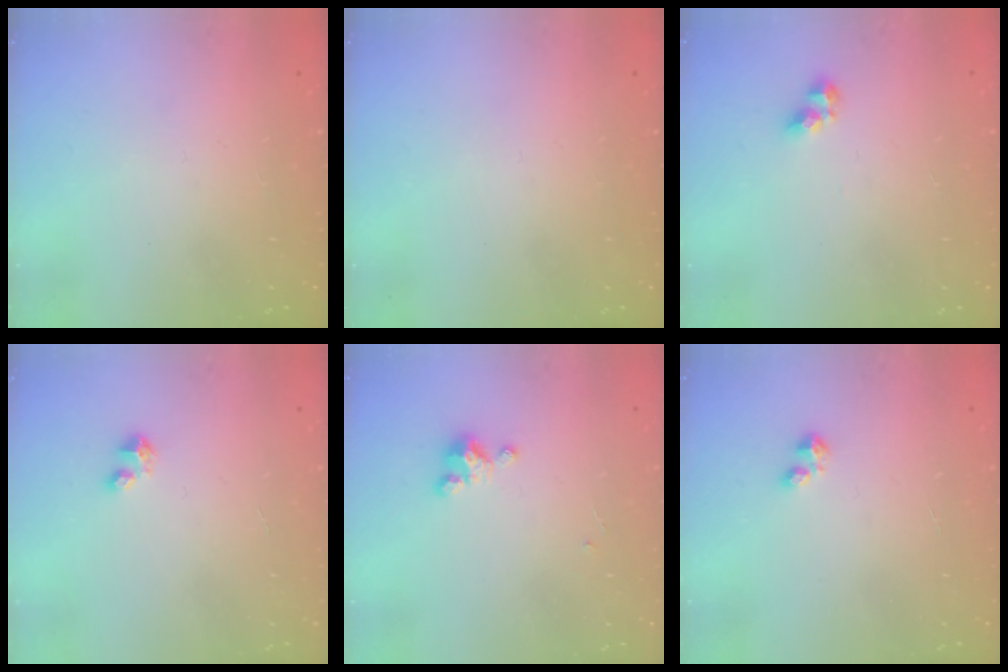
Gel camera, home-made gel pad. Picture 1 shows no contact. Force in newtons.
{"total": 0.0}
{"total": 5.4, "press": 5.3, "slide": 0.6}
{"total": 2.8, "press": 2.8, "slide": 0.1}
{"total": 2.7, "press": 2.7, "slide": 0.3}
{"total": 2.4, "press": 2.4, "slide": 0.3}